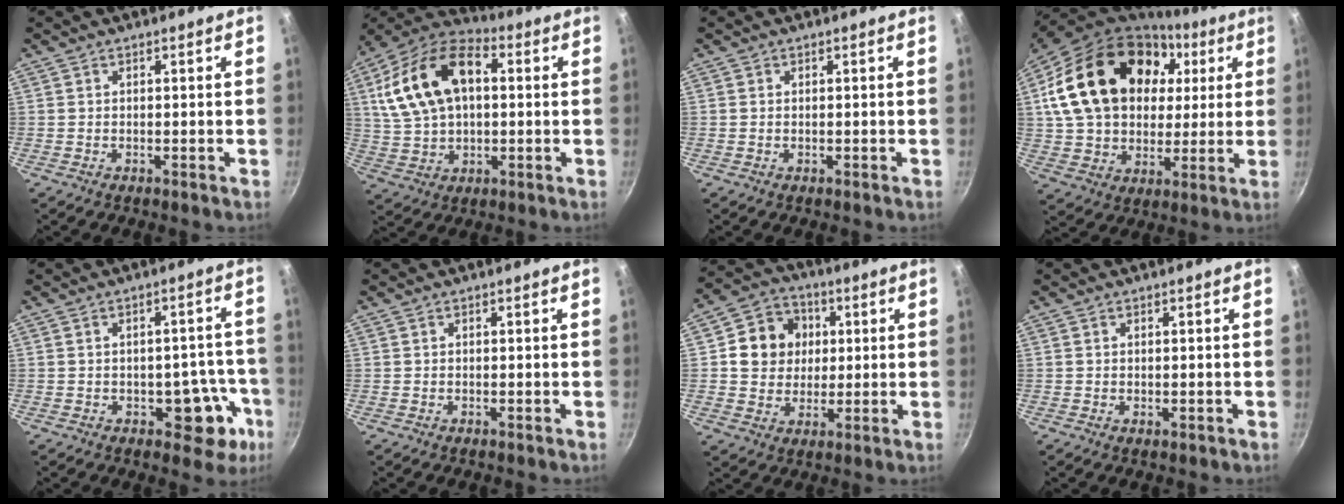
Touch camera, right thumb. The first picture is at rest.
{"total": 19.6, "force": [3.8, 12.1, 14.9], "torque": [-0.266, 0.027, 0.060]}
{"total": 0.0}
{"total": 27.5, "force": [7.7, 19.6, 17.7], "torque": [-0.300, 0.017, 0.141]}
{"total": 9.0, "force": [-3.4, 5.5, 6.2], "torque": [-0.014, 0.033, -0.036]}
{"total": 0.0}
{"total": 11.1, "force": [2.2, 9.9, 4.5], "torque": [-0.043, 0.011, 0.031]}
{"total": 0.8, "force": [-0.1, 0.3, 0.7], "torque": [-0.010, -0.001, -0.002]}